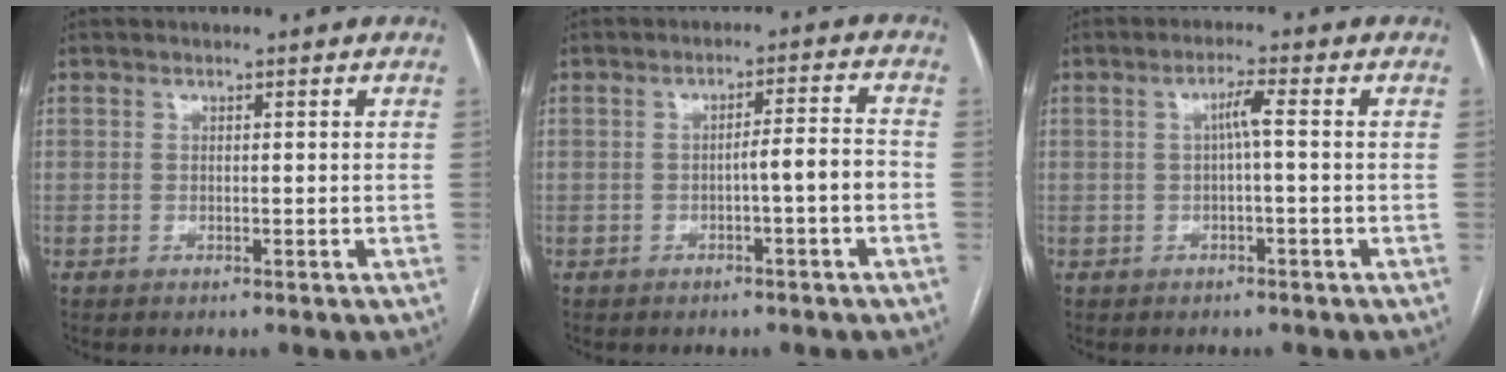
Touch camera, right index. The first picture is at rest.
{"total": 4.0, "force": [-1.4, -0.2, 3.8], "torque": [-0.050, 0.013, -0.021]}
{"total": 2.5, "force": [0.0, 0.0, 2.5], "torque": [-0.044, 0.008, 0.003]}